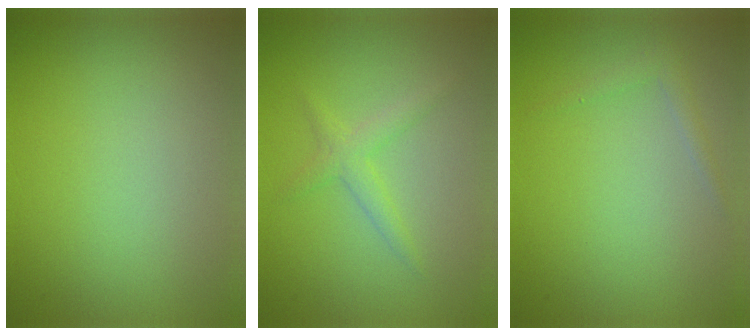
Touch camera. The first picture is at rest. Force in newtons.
{"total": 1.8, "press": 1.8, "slide": 0.1}
{"total": 1.1, "press": 1.1, "slide": 0.1}